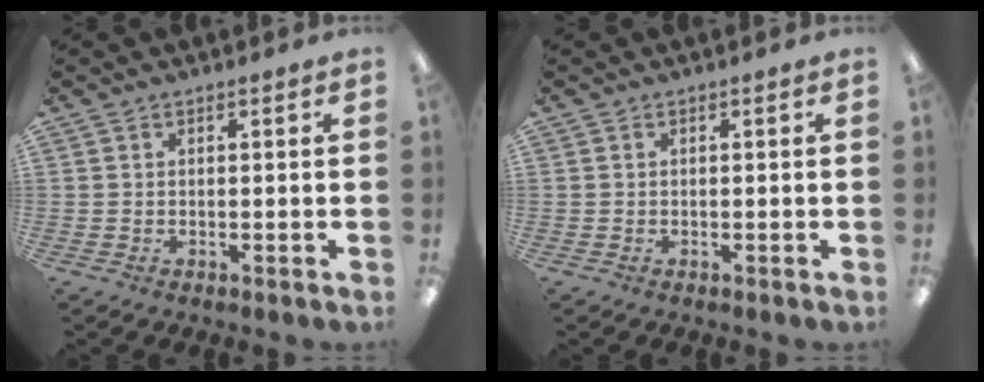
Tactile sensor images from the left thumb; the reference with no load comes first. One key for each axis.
{"total": 0.0}